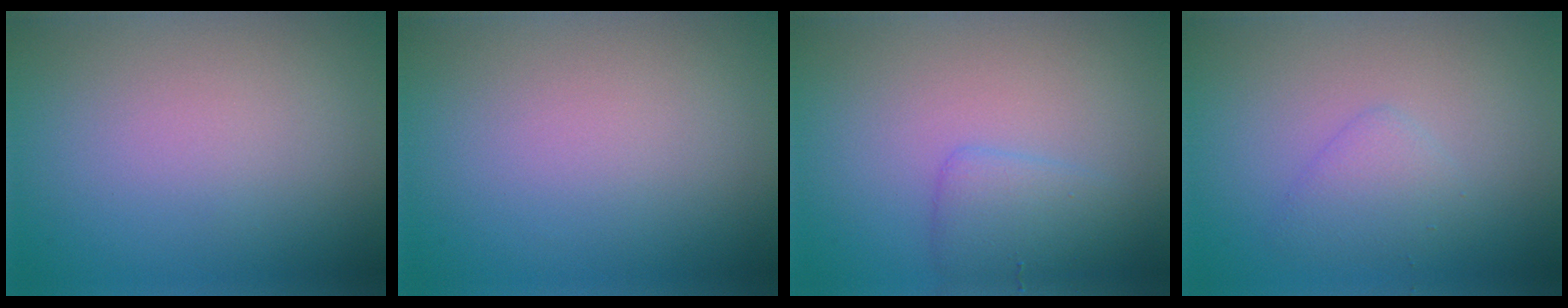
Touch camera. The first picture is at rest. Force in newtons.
{"total": 0.0}
{"total": 2.4, "press": 2.4, "slide": 0.0}
{"total": 1.8, "press": 1.8, "slide": 0.1}